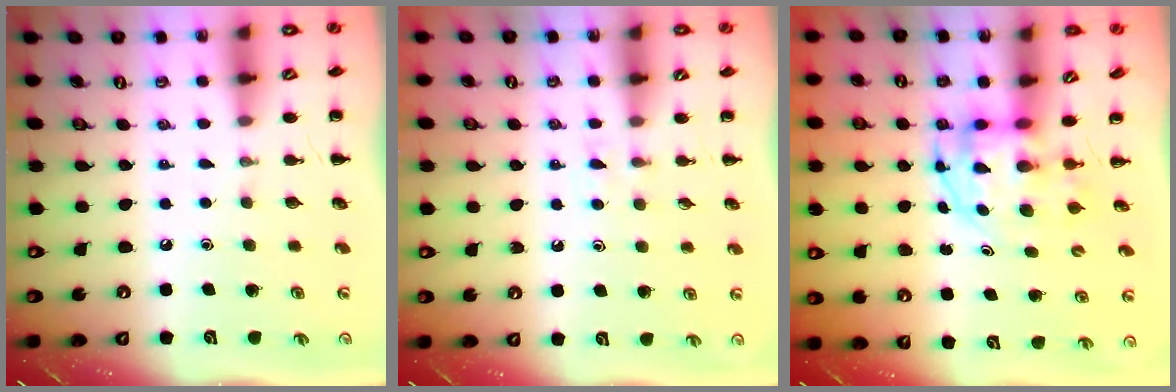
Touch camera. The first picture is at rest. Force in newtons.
{"total": 3.1, "press": 2.8, "slide": 1.3}
{"total": 3.8, "press": 3.7, "slide": 0.7}